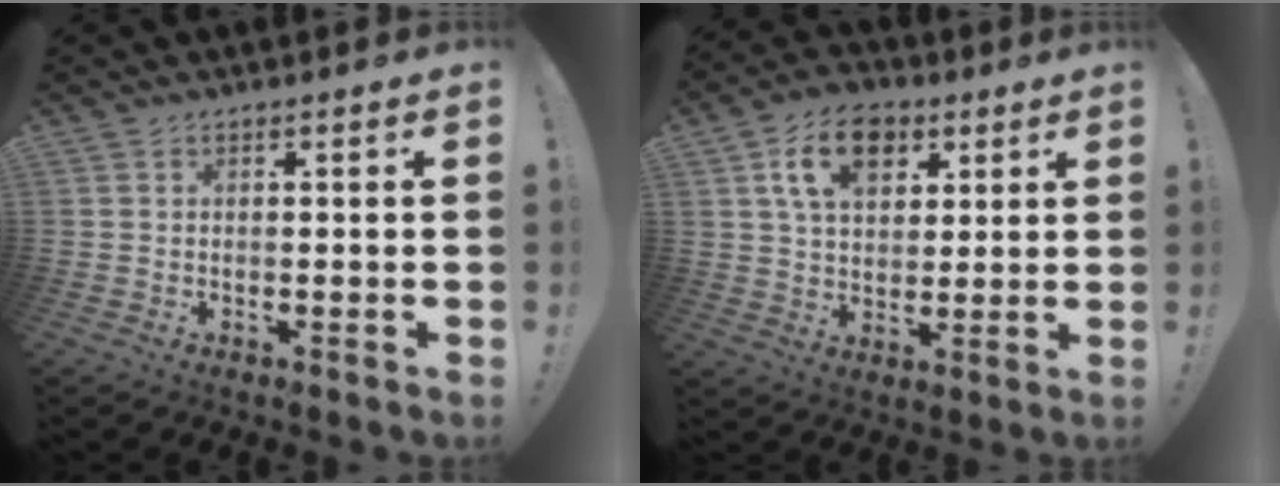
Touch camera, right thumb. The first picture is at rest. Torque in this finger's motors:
{"motor_torque": [0.59, 0.87, 0.18, 0.16, 0.03]}